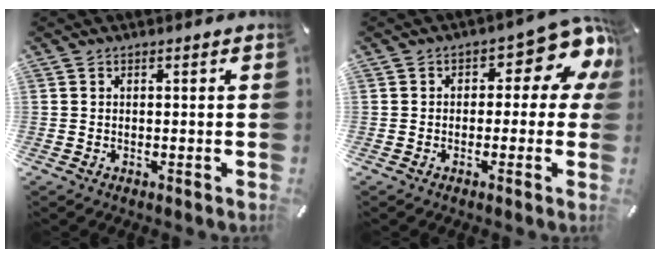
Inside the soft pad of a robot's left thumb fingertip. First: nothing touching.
{"total": 10.3, "force": [4.0, 5.1, 8.0], "torque": [-0.089, -0.033, 0.065]}